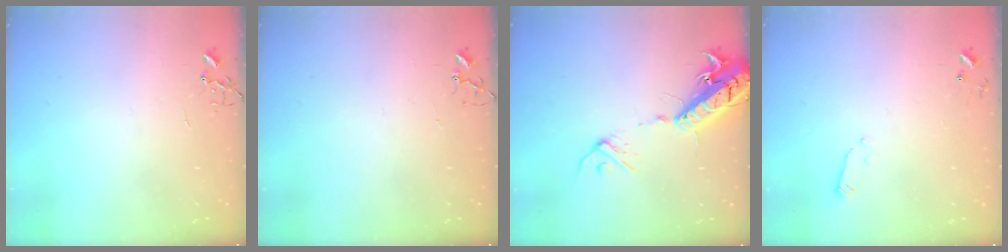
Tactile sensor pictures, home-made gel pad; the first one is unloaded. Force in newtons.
{"total": 2.9, "press": 2.9, "slide": 0.2}
{"total": 17.4, "press": 17.0, "slide": 3.7}
{"total": 3.5, "press": 3.4, "slide": 0.9}